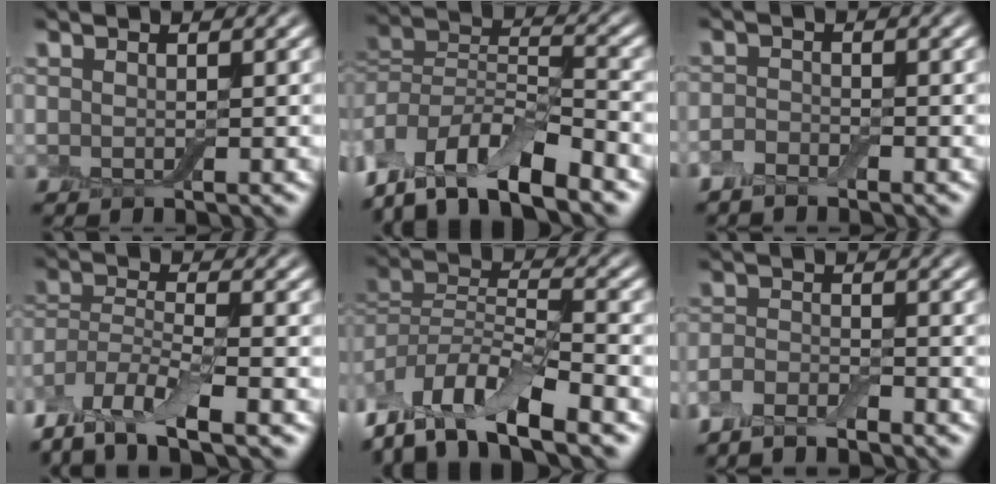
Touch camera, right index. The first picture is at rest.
{"total": 11.3, "force": [-6.4, 5.1, 7.9], "torque": [-0.149, 0.009, -0.116]}
{"total": 1.6, "force": [-1.2, 0.6, 0.8], "torque": [-0.021, 0.001, -0.030]}
{"total": 9.0, "force": [-6.3, 2.6, 5.9], "torque": [-0.110, -0.001, -0.127]}
{"total": 10.8, "force": [-6.2, 4.5, 7.7], "torque": [-0.141, 0.012, -0.120]}
{"total": 2.9, "force": [-2.3, 0.8, 1.5], "torque": [-0.036, -0.003, -0.054]}